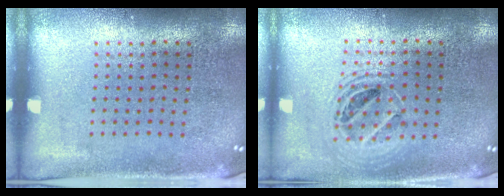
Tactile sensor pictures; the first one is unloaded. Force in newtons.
{"total": 1.5, "press": 1.4, "slide": 0.7}